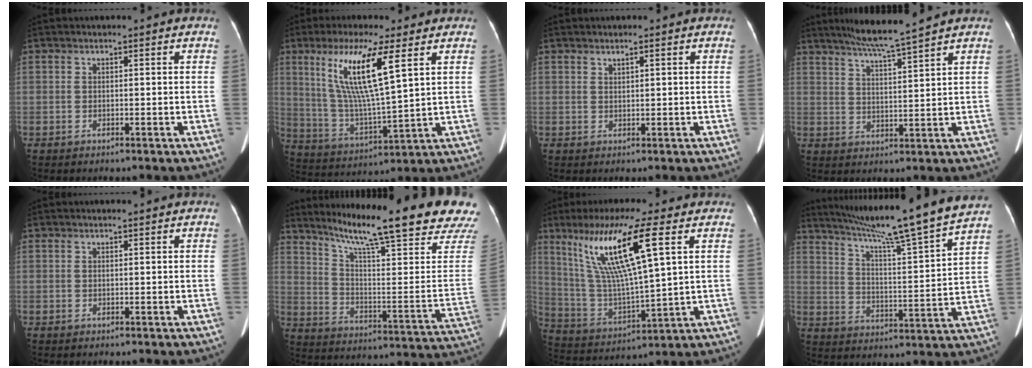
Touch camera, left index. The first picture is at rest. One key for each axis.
{"total": 13.2, "fx": 5.5, "fy": 0.8, "fz": 11.9, "tx": -0.249, "ty": -0.005, "tz": 0.107}
{"total": 0.8, "fx": 0.5, "fy": 0.1, "fz": 0.5, "tx": -0.010, "ty": 0.002, "tz": 0.010}
{"total": 7.7, "fx": 6.6, "fy": -1.4, "fz": 3.7, "tx": -0.066, "ty": -0.001, "tz": 0.115}
{"total": 0.5, "fx": 0.5, "fy": -0.1, "fz": 0.2, "tx": -0.007, "ty": 0.003, "tz": 0.011}
{"total": 25.0, "fx": 20.1, "fy": -0.3, "fz": 14.9, "tx": -0.236, "ty": -0.072, "tz": 0.273}
{"total": 15.8, "fx": 7.1, "fy": 0.8, "fz": 14.1, "tx": -0.285, "ty": 0.001, "tz": 0.134}
{"total": 20.2, "fx": 17.5, "fy": -2.2, "fz": 9.9, "tx": -0.166, "ty": -0.033, "tz": 0.248}